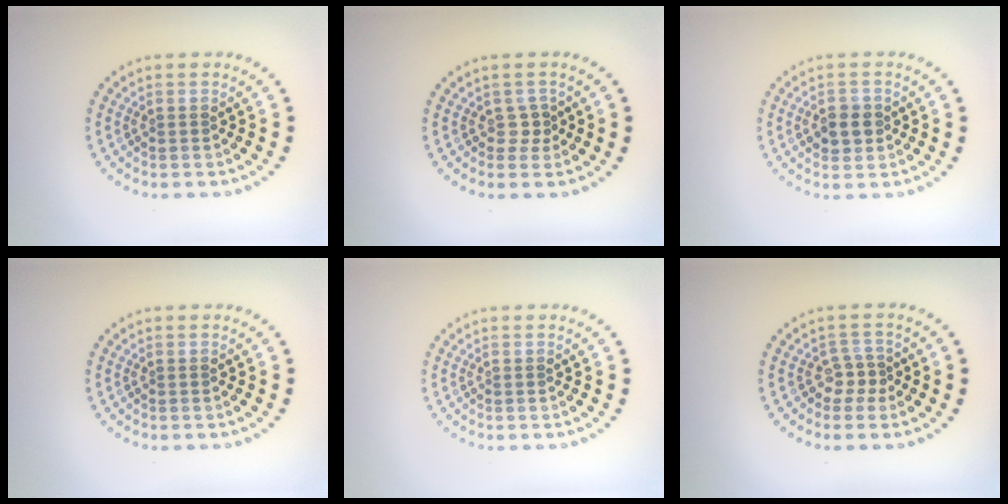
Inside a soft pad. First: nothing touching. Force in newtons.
{"total": 1.1, "press": 0.9, "slide": 0.7}
{"total": 2.4, "press": 2.4, "slide": 0.4}
{"total": 0.0}
{"total": 0.0}
{"total": 1.8, "press": 1.3, "slide": 1.3}